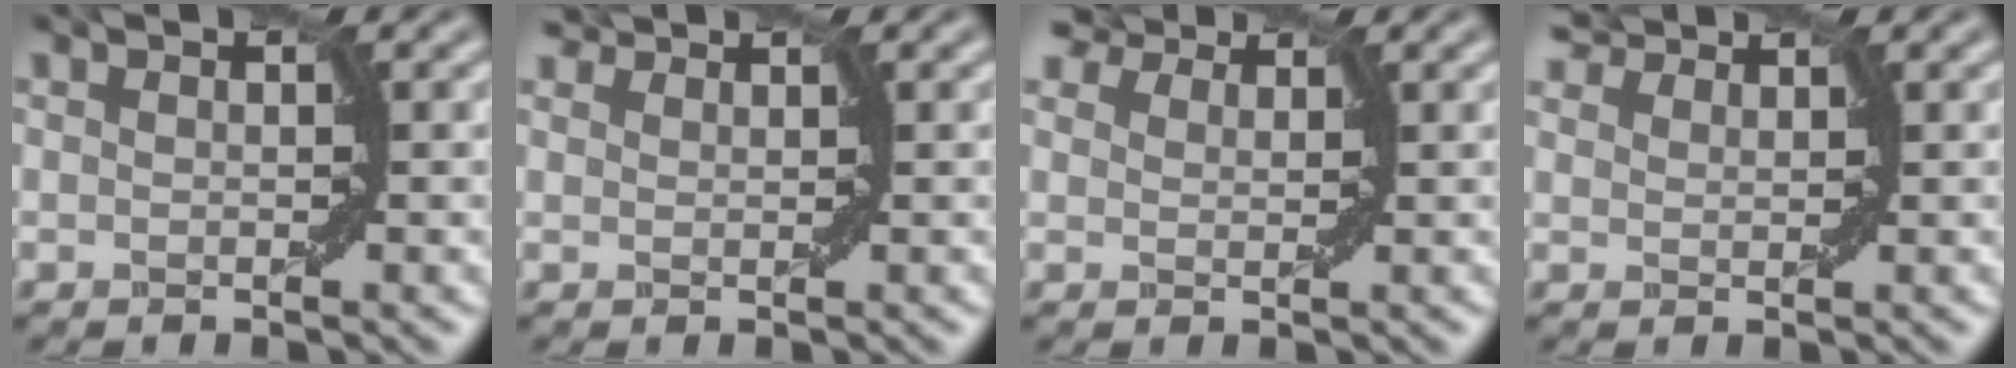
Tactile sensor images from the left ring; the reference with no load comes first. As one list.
[{"total": 1.5, "force": [1.5, 0.5, 0.2], "torque": [-0.008, 0.002, 0.023]}, {"total": 5.4, "force": [4.3, 2.4, 2.1], "torque": [-0.057, 0.010, 0.070]}, {"total": 3.2, "force": [2.9, 0.9, 0.8], "torque": [-0.022, 0.011, 0.048]}]